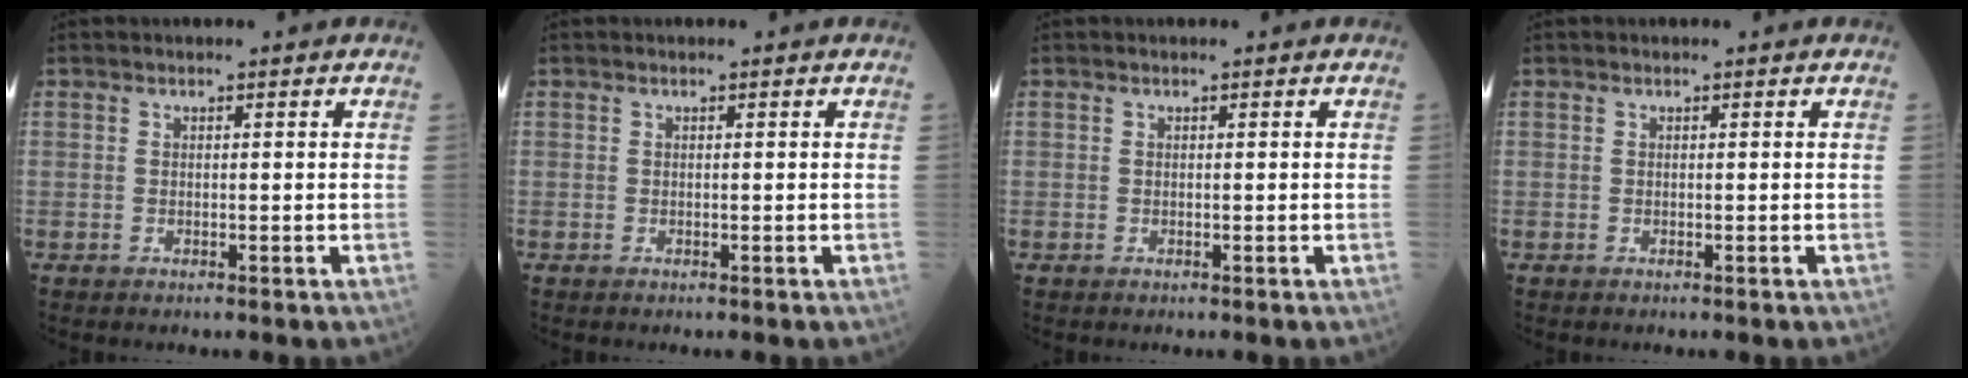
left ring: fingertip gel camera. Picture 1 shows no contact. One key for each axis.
{"total": 0.0}
{"total": 0.0}
{"total": 0.0}